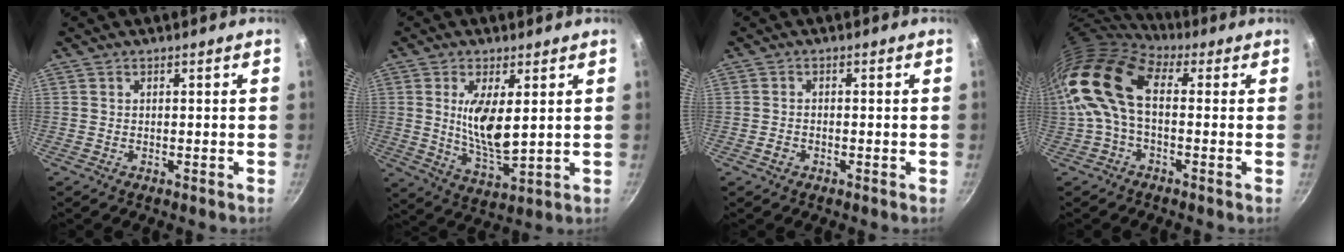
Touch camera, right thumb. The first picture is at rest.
{"total": 9.8, "force": [2.2, 3.7, 8.8], "torque": [-0.160, -0.029, 0.049]}
{"total": 1.2, "force": [-0.8, 0.8, 0.5], "torque": [-0.009, 0.005, -0.016]}
{"total": 15.2, "force": [1.3, 8.8, 12.4], "torque": [-0.245, 0.027, 0.007]}